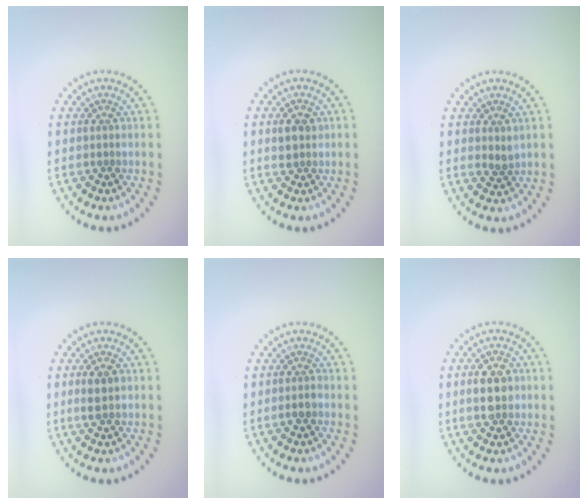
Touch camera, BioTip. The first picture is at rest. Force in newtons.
{"total": 1.7, "press": 1.6, "slide": 0.5}
{"total": 1.1, "press": 0.9, "slide": 0.5}
{"total": 1.8, "press": 1.7, "slide": 0.4}
{"total": 1.0, "press": 0.8, "slide": 0.5}
{"total": 3.5, "press": 3.5, "slide": 0.2}